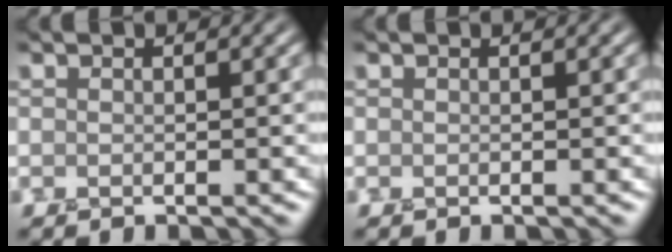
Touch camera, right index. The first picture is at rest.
{"total": 0.0}